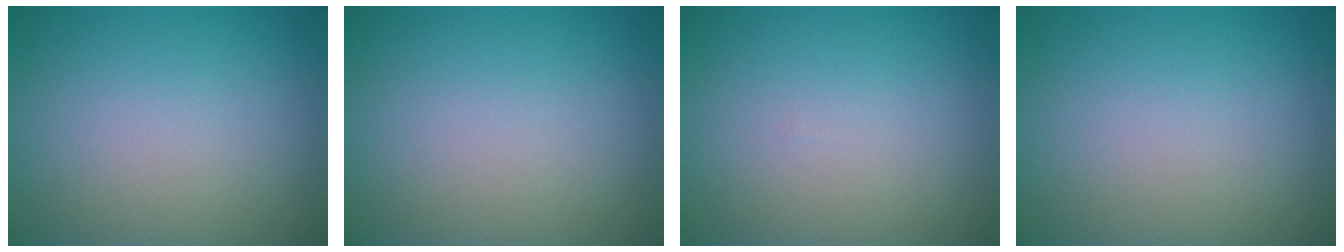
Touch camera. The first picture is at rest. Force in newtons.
{"total": 0.0}
{"total": 0.0}
{"total": 0.0}